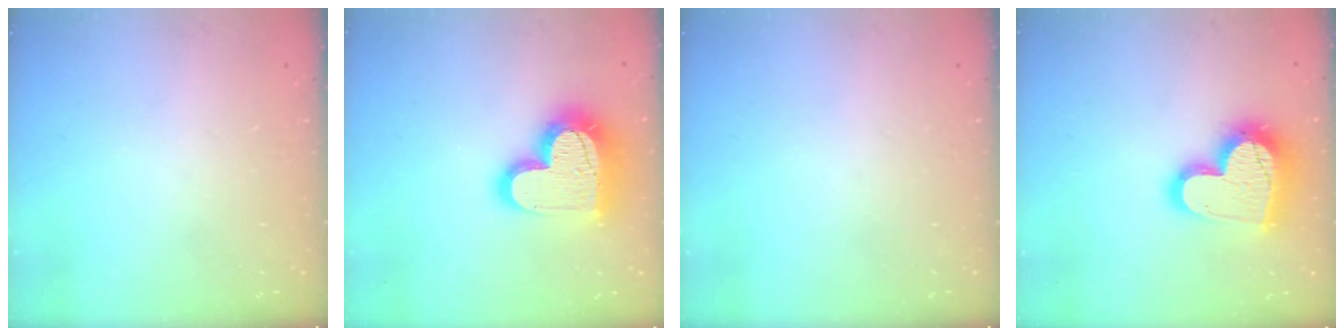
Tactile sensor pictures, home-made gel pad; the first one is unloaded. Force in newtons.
{"total": 21.1, "press": 21.0, "slide": 1.9}
{"total": 0.0}
{"total": 19.6, "press": 19.6, "slide": 1.8}